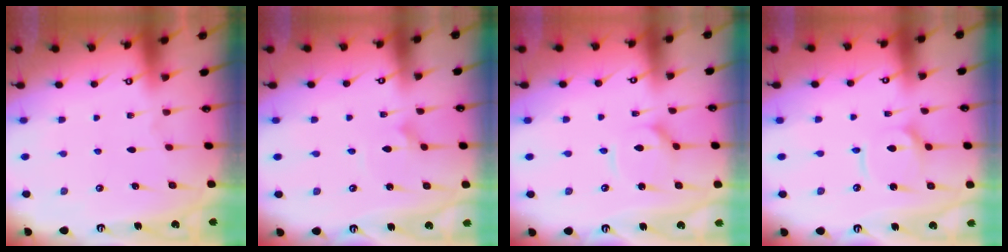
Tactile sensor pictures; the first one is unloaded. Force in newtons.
{"total": 1.7, "press": 1.6, "slide": 0.1}
{"total": 5.1, "press": 5.1, "slide": 0.4}
{"total": 7.5, "press": 7.4, "slide": 0.8}